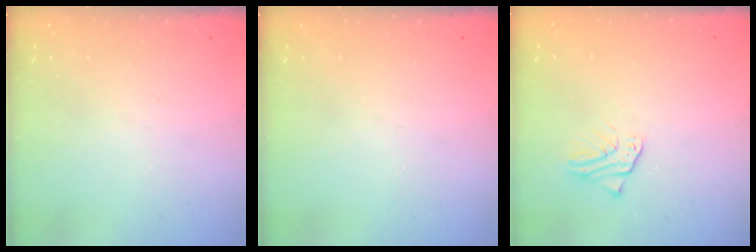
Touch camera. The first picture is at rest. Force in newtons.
{"total": 0.0}
{"total": 2.5, "press": 2.4, "slide": 0.3}